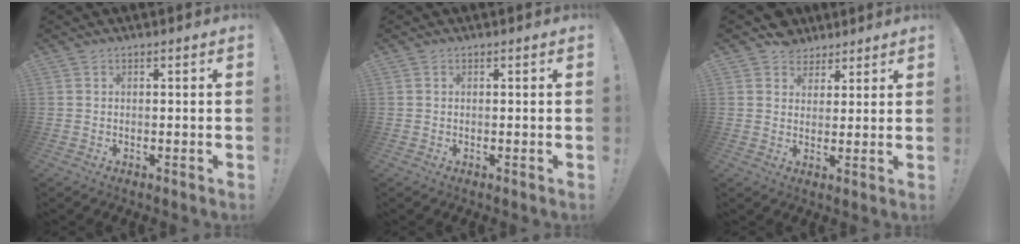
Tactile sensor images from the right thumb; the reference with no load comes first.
{"total": 0.0}
{"total": 5.6, "force": [3.5, 4.3, 0.1], "torque": [0.001, -0.025, 0.069]}